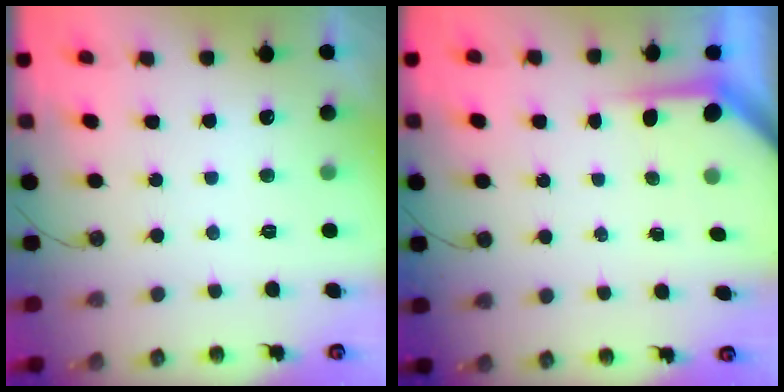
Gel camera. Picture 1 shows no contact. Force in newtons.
{"total": 3.8, "press": 3.8, "slide": 0.4}